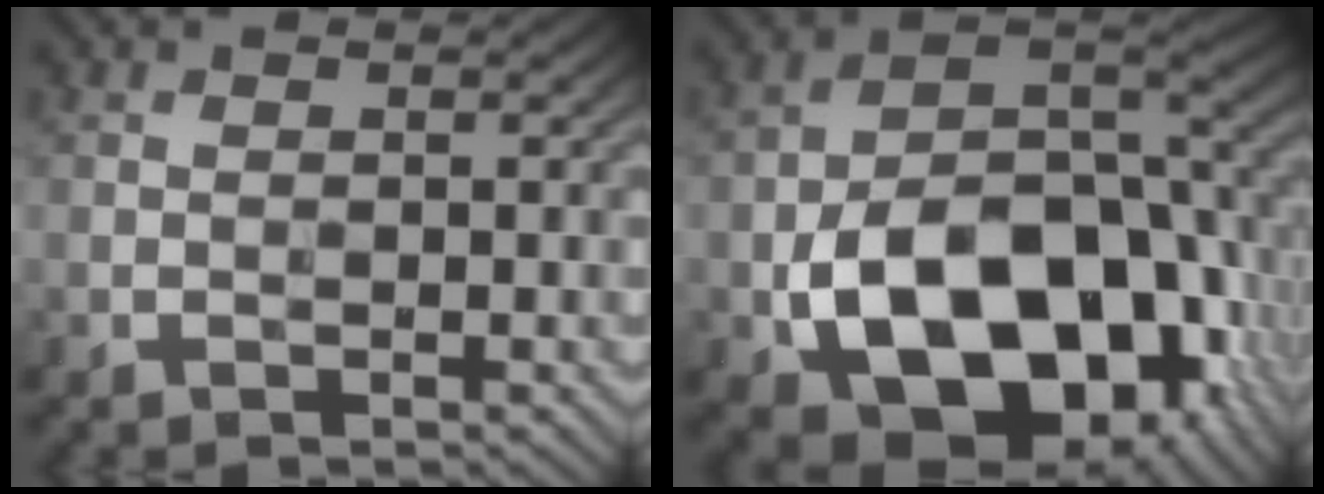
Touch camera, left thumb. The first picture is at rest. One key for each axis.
{"total": 18.0, "fx": -6.2, "fy": 11.5, "fz": 12.3, "tx": -0.203, "ty": -0.042, "tz": -0.097}